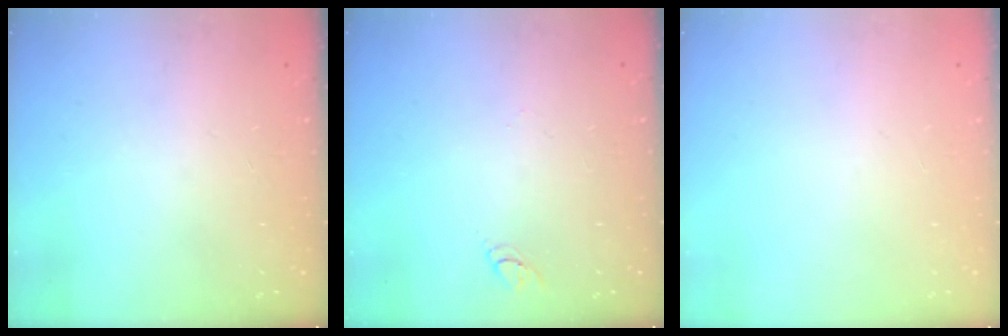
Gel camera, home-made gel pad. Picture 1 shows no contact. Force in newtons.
{"total": 2.9, "press": 2.8, "slide": 0.3}
{"total": 0.0}